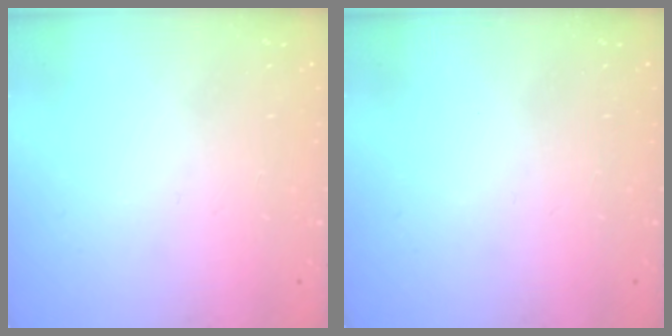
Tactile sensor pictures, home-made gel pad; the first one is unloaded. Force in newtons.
{"total": 0.0}